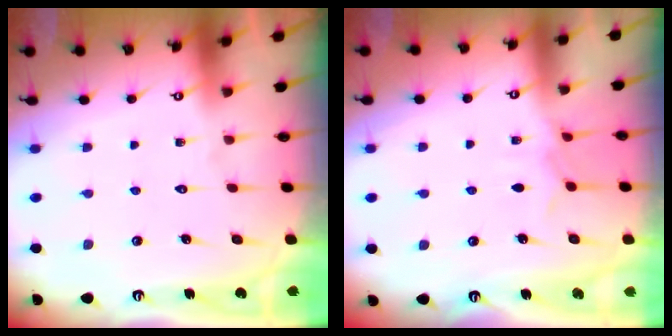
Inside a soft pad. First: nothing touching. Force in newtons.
{"total": 6.0, "press": 5.9, "slide": 0.7}